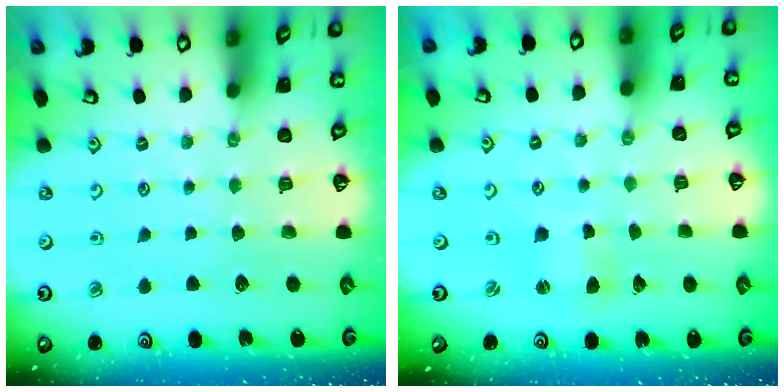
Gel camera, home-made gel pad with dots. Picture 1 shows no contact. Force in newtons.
{"total": 1.4, "press": 1.4, "slide": 0.3}